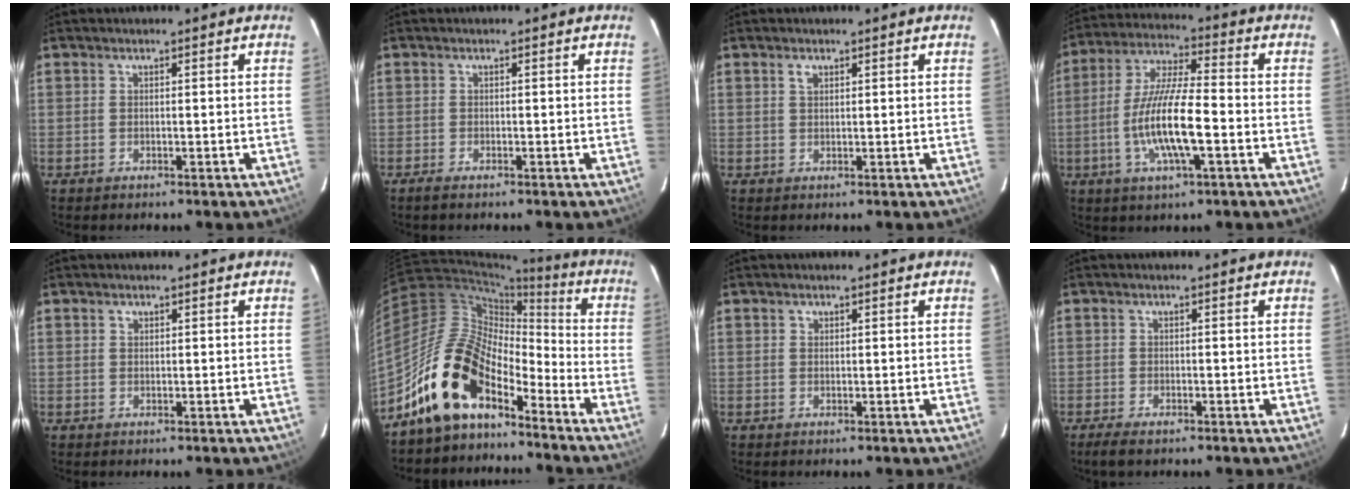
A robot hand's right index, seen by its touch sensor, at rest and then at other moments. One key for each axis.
{"total": 1.3, "fx": -1.1, "fy": 0.2, "fz": 0.7, "tx": -0.014, "ty": -0.004, "tz": -0.021}
{"total": 1.3, "fx": 0.7, "fy": 0.8, "fz": 0.7, "tx": -0.015, "ty": 0.004, "tz": 0.012}
{"total": 13.9, "fx": -3.7, "fy": 2.5, "fz": 13.1, "tx": -0.262, "ty": -0.004, "tz": -0.073}
{"total": 0.7, "fx": 0.3, "fy": 0.6, "fz": 0.2, "tx": -0.004, "ty": 0.003, "tz": 0.006}
{"total": 14.5, "fx": -10.6, "fy": 6.3, "fz": 7.6, "tx": -0.136, "ty": 0.021, "tz": -0.210}
{"total": 0.7, "fx": 0.2, "fy": 0.6, "fz": 0.1, "tx": 0.001, "ty": 0.004, "tz": 0.003}
{"total": 3.0, "fx": -2.2, "fy": 0.7, "fz": 1.8, "tx": -0.042, "ty": -0.009, "tz": -0.041}